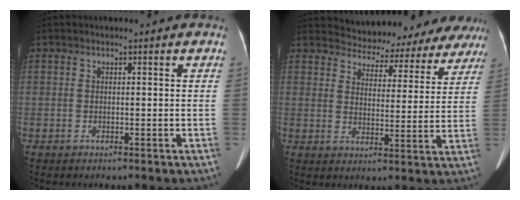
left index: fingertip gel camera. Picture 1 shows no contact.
{"total": 18.7, "force": [17.6, 5.5, 2.7], "torque": [-0.017, -0.037, 0.196]}